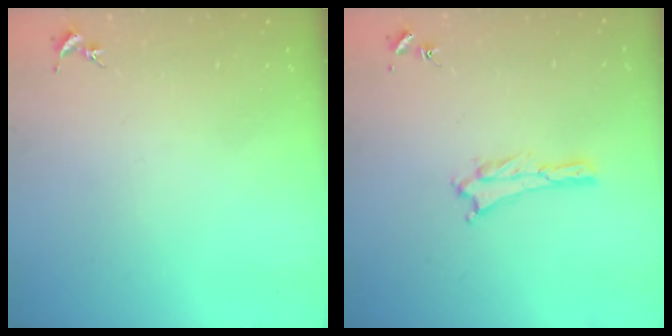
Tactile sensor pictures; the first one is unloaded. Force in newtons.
{"total": 1.2, "press": 1.1, "slide": 0.2}